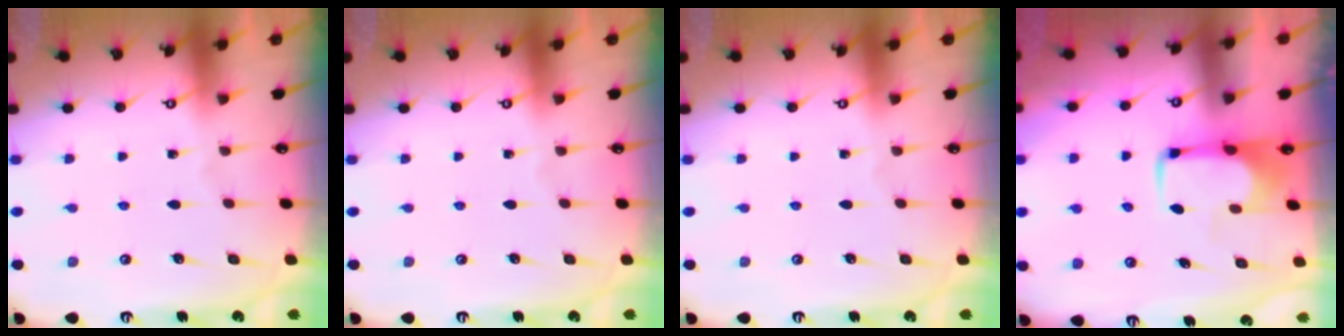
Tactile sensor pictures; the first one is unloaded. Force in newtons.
{"total": 0.0}
{"total": 0.0}
{"total": 1.9, "press": 1.9, "slide": 0.4}